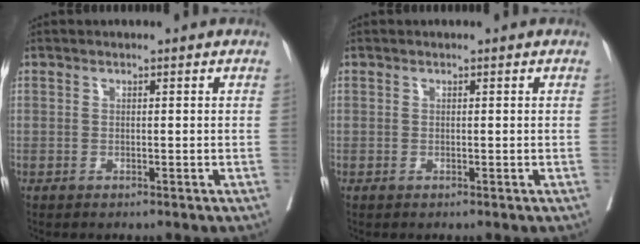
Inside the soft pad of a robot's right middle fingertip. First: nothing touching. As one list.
[{"total": 0.0}]